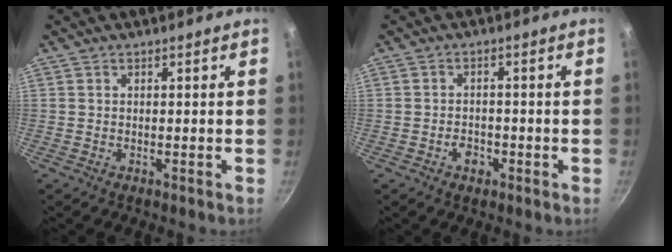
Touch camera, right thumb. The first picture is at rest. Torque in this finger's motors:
{"motor_torque": [1.76, 1.60, -0.03, 0.17, 0.00]}